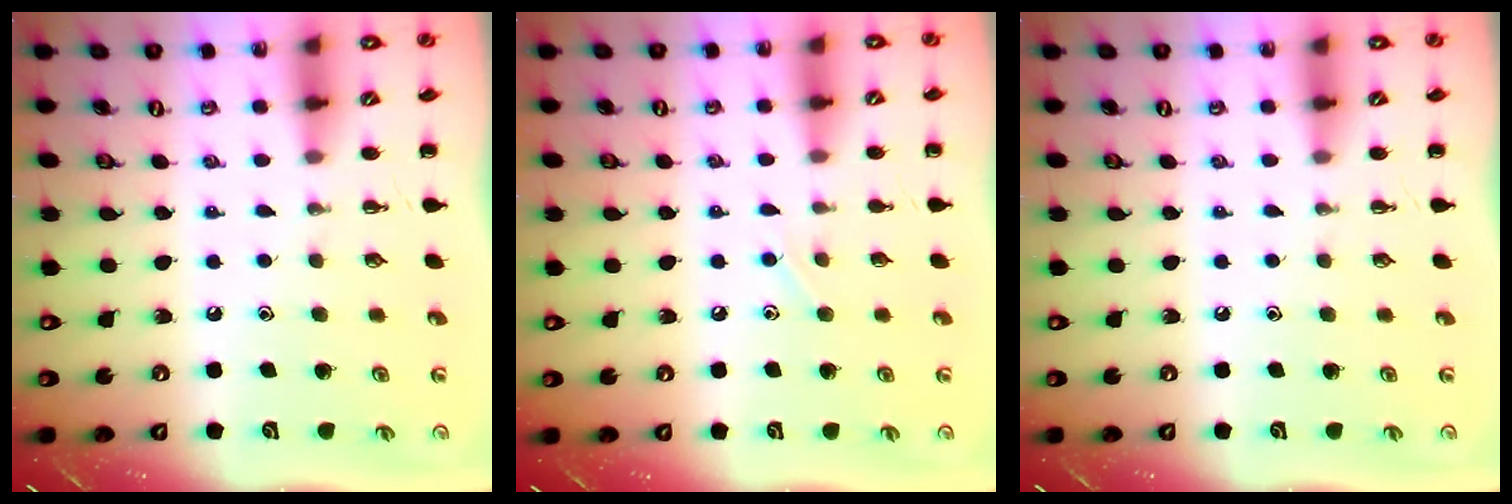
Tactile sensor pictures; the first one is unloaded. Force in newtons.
{"total": 4.1, "press": 3.9, "slide": 1.1}
{"total": 0.0}